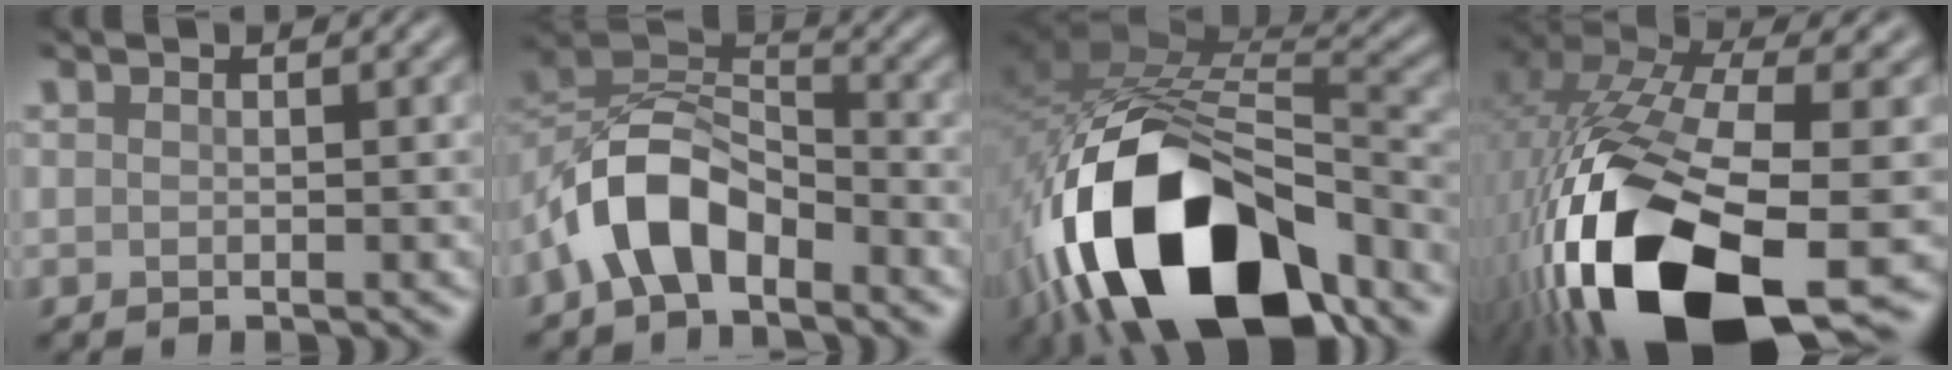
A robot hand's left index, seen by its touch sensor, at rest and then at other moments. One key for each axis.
{"total": 6.9, "fx": -4.0, "fy": 3.6, "fz": 4.4, "tx": -0.077, "ty": 0.010, "tz": -0.083}
{"total": 16.4, "fx": -8.0, "fy": 8.0, "fz": 11.9, "tx": -0.222, "ty": -0.003, "tz": -0.136}
{"total": 18.1, "fx": -6.7, "fy": 7.8, "fz": 14.9, "tx": -0.311, "ty": -0.028, "tz": -0.105}